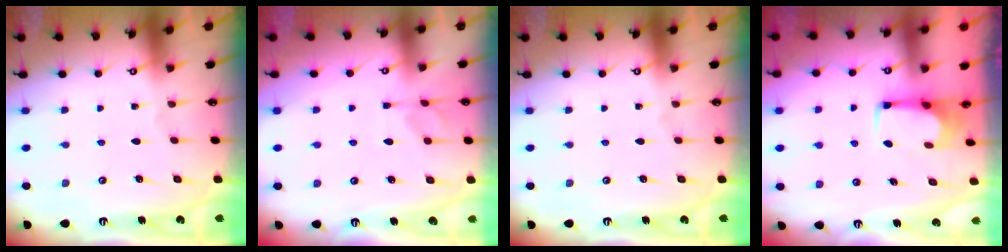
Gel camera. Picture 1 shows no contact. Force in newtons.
{"total": 2.4, "press": 2.1, "slide": 1.2}
{"total": 0.0}
{"total": 2.5, "press": 2.4, "slide": 0.4}